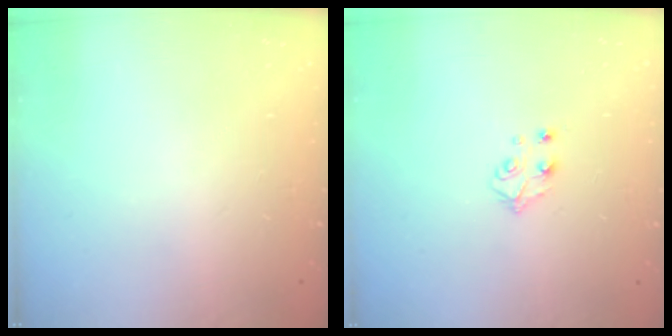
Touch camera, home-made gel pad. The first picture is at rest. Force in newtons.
{"total": 3.9, "press": 3.9, "slide": 0.5}